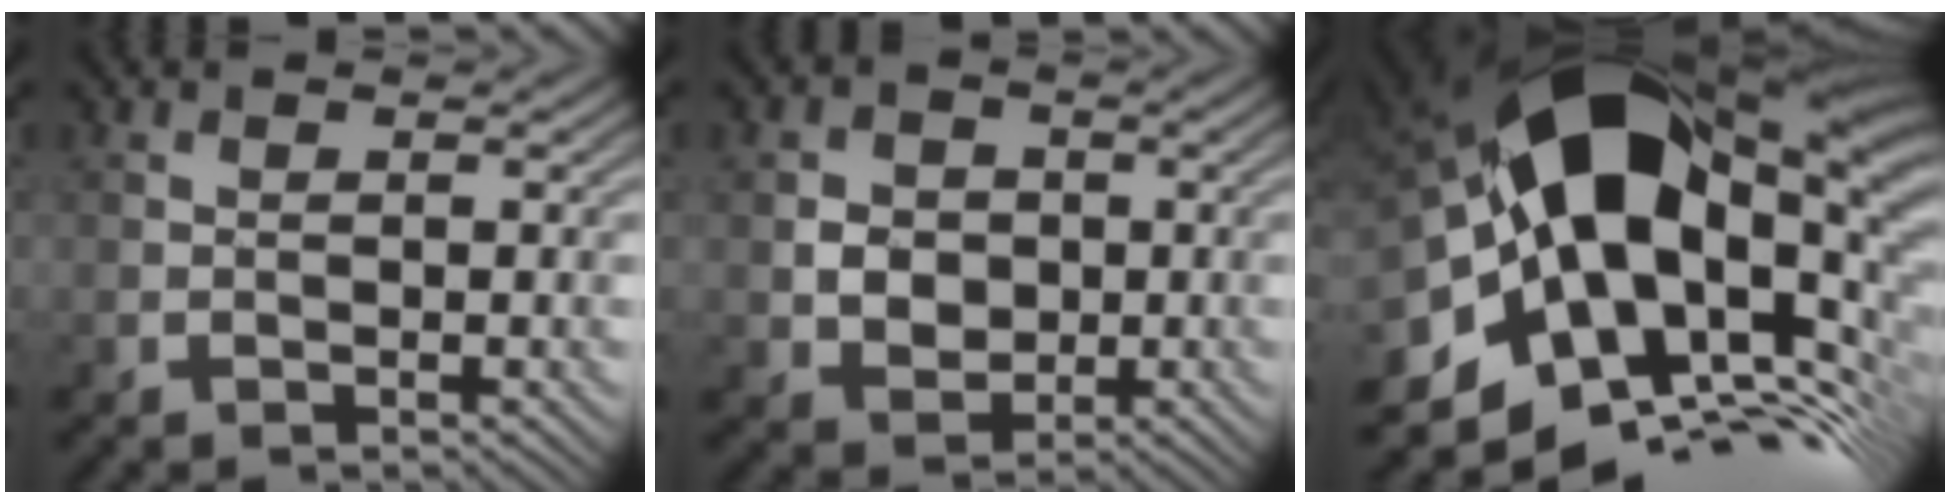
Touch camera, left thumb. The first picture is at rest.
{"total": 4.2, "force": [-0.1, 3.8, 1.9], "torque": [-0.044, -0.002, -0.009]}
{"total": 21.4, "force": [1.3, 12.7, 17.2], "torque": [-0.319, -0.027, 0.044]}